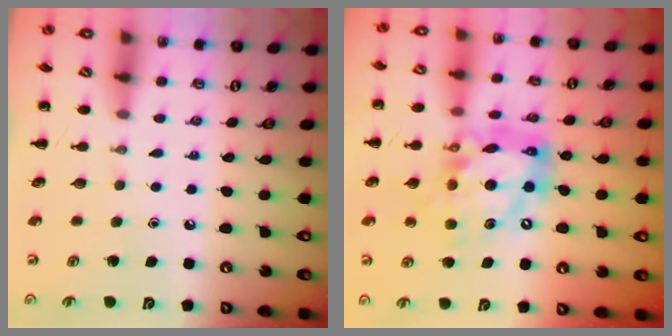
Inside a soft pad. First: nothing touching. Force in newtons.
{"total": 16.2, "press": 15.6, "slide": 4.3}